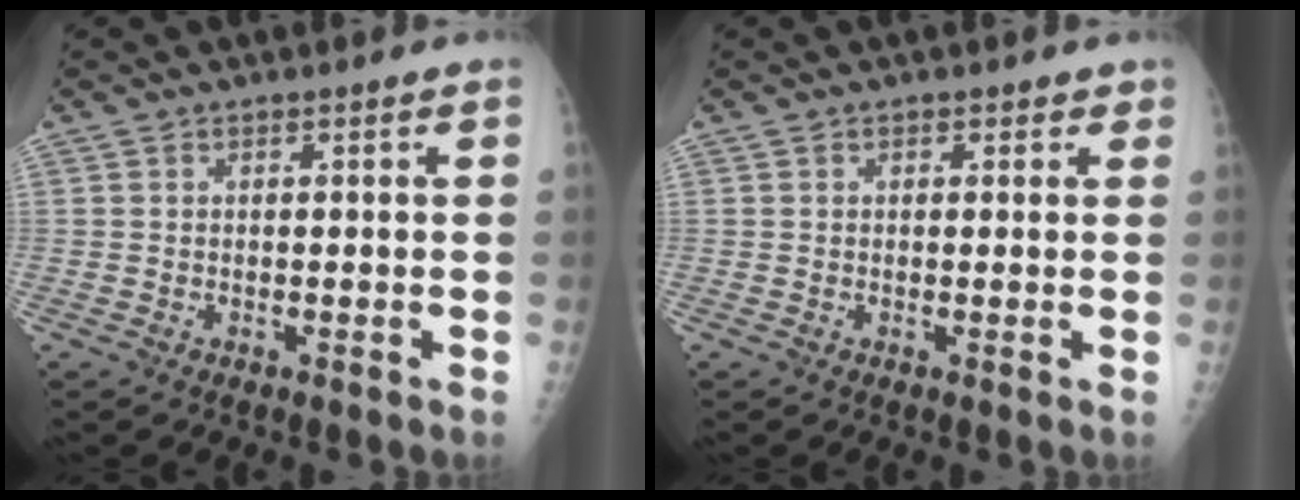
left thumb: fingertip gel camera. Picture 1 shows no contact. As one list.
[{"total": 1.5, "force": [0.9, 1.1, 0.6], "torque": [0.011, -0.001, 0.005]}]